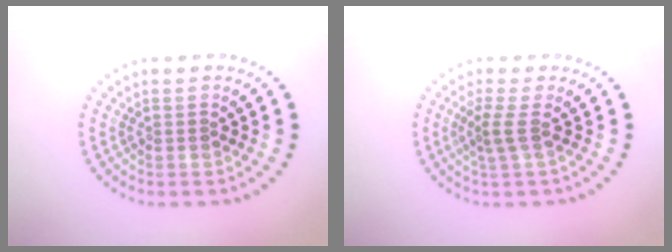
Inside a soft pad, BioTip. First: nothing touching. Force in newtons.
{"total": 1.8, "press": 1.1, "slide": 1.4}